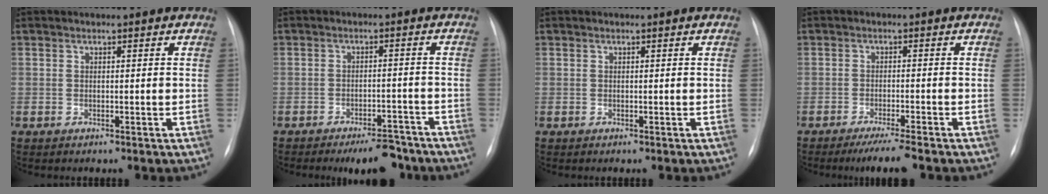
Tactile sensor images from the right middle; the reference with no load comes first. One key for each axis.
{"total": 6.9, "fx": -5.7, "fy": 2.2, "fz": 3.2, "tx": -0.030, "ty": 0.002, "tz": -0.085}
{"total": 0.0}
{"total": 5.2, "fx": -4.2, "fy": -0.3, "fz": 3.1, "tx": -0.045, "ty": -0.013, "tz": -0.067}